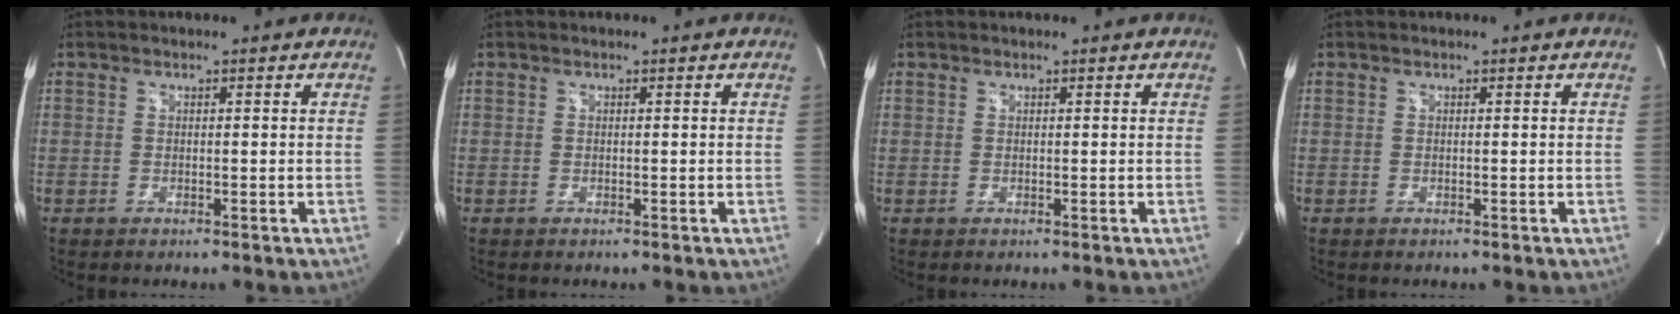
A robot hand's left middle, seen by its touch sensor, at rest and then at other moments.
{"total": 0.0}
{"total": 0.0}
{"total": 0.0}